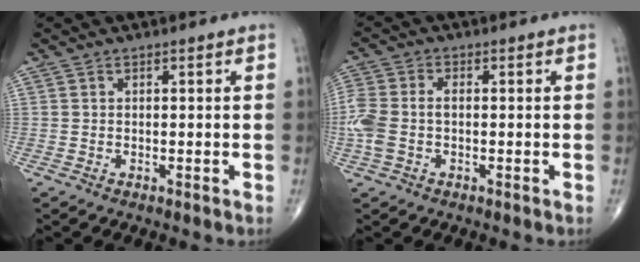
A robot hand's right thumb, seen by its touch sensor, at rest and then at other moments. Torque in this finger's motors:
{"motor_torque": [0.17, 0.12, 0.67, 0.01, 0.08]}